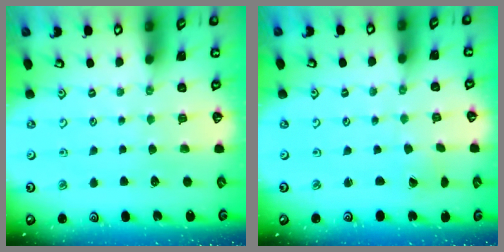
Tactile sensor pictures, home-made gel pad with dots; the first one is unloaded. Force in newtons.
{"total": 0.9, "press": 0.7, "slide": 0.5}